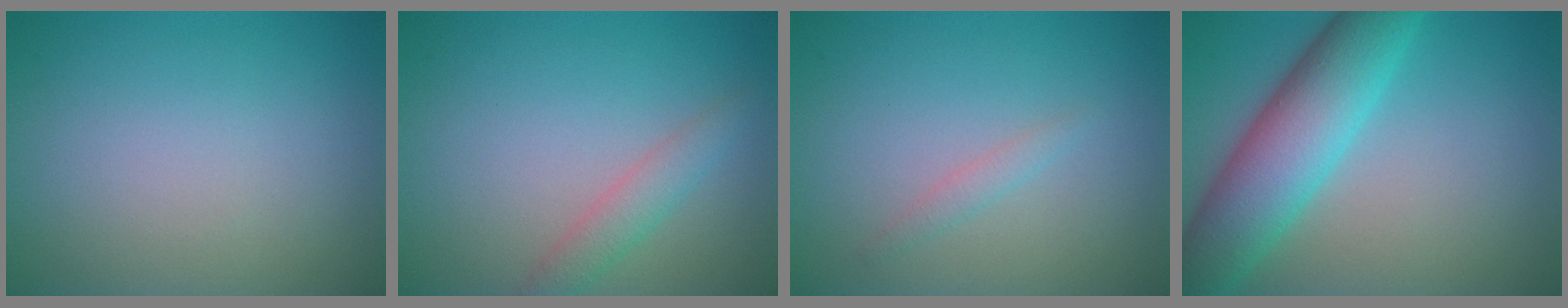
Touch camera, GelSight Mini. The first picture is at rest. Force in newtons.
{"total": 2.1, "press": 2.1, "slide": 0.1}
{"total": 0.9, "press": 0.8, "slide": 0.0}
{"total": 8.5, "press": 8.5, "slide": 0.1}